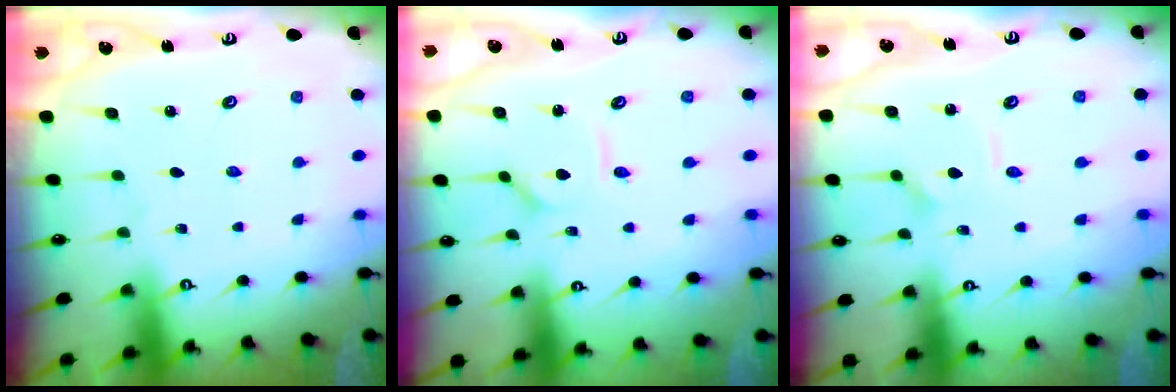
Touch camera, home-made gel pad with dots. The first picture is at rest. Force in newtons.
{"total": 1.5, "press": 1.4, "slide": 0.3}
{"total": 2.1, "press": 2.1, "slide": 0.1}